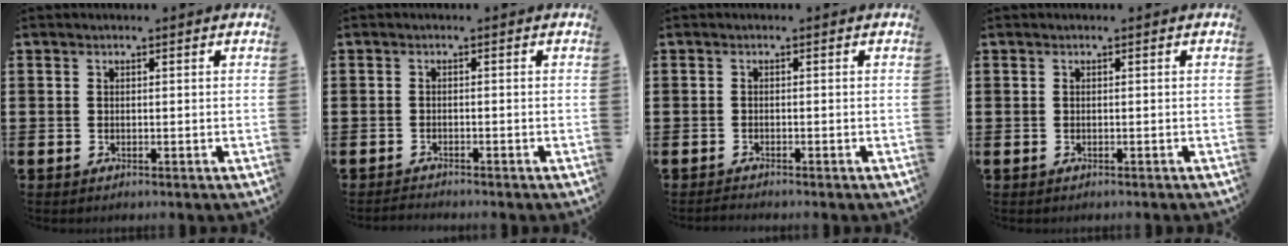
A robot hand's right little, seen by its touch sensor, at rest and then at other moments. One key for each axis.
{"total": 0.9, "fx": -0.9, "fy": 0.0, "fz": 0.0, "tx": -0.003, "ty": 0.000, "tz": -0.019}
{"total": 0.6, "fx": -0.6, "fy": 0.0, "fz": 0.1, "tx": -0.003, "ty": -0.002, "tz": -0.013}
{"total": 0.0}